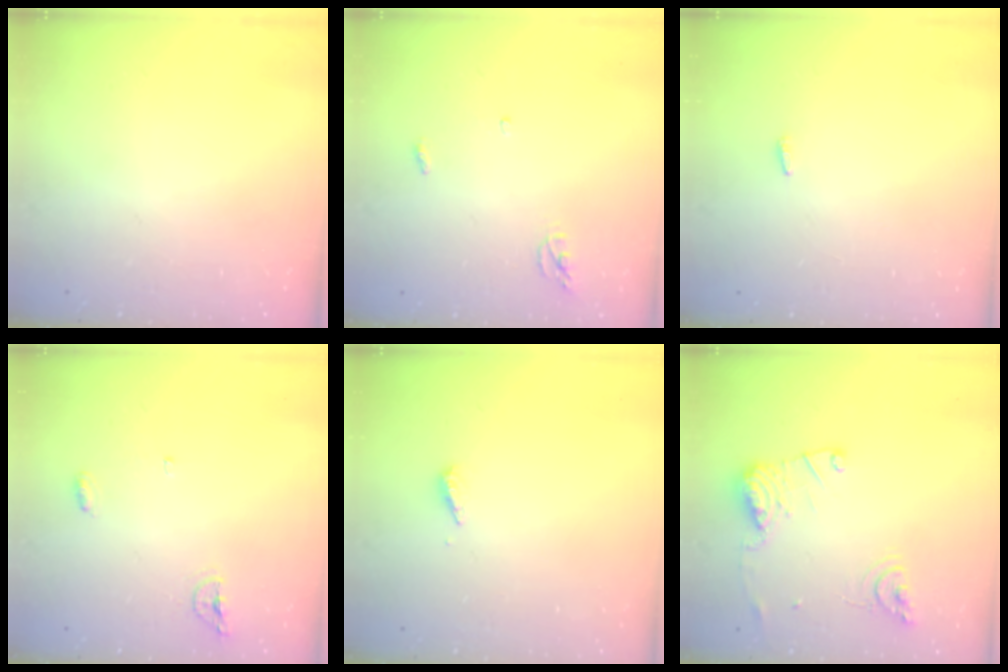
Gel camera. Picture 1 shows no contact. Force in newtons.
{"total": 3.8, "press": 3.8, "slide": 0.3}
{"total": 1.8, "press": 1.7, "slide": 0.6}
{"total": 4.8, "press": 4.7, "slide": 1.1}
{"total": 2.8, "press": 2.8, "slide": 0.2}
{"total": 12.9, "press": 12.8, "slide": 1.5}